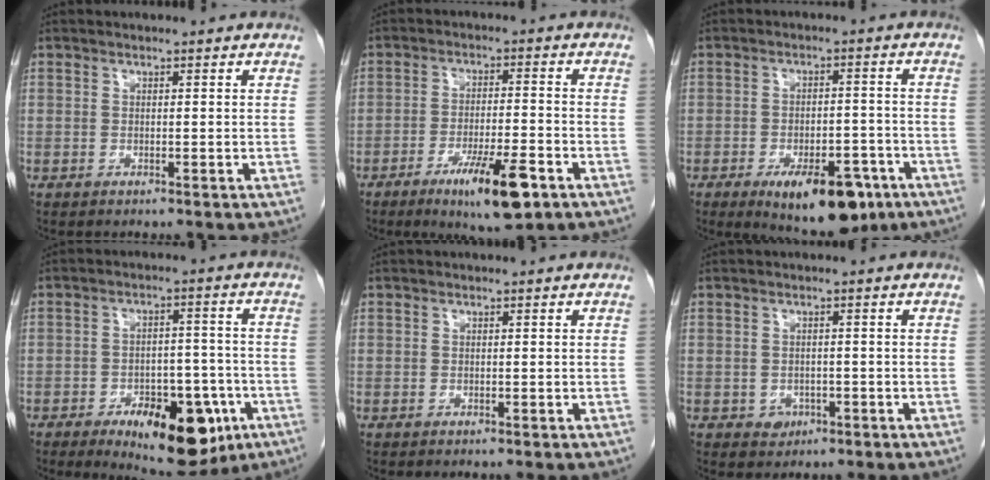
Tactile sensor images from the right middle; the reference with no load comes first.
{"total": 9.6, "force": [-5.3, 1.4, 7.8], "torque": [-0.130, -0.015, -0.083]}
{"total": 12.3, "force": [-7.2, 5.1, 8.6], "torque": [-0.111, -0.002, -0.098]}
{"total": 13.9, "force": [-7.0, 6.1, 10.4], "torque": [-0.129, 0.006, -0.092]}
{"total": 0.0}
{"total": 2.1, "force": [-0.9, 1.8, 0.7], "torque": [-0.006, 0.005, -0.006]}